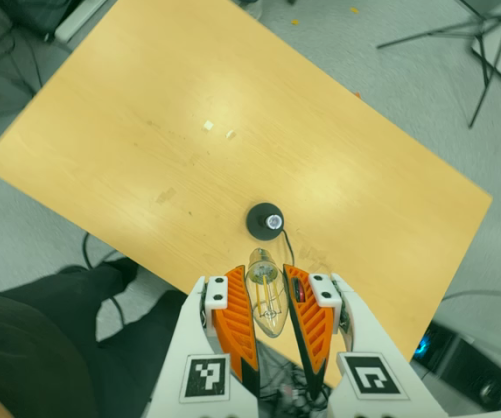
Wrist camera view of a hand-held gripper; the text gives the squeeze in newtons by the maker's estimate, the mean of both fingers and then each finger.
{"total": 15.4, "left": 17.2, "right": 13.5}